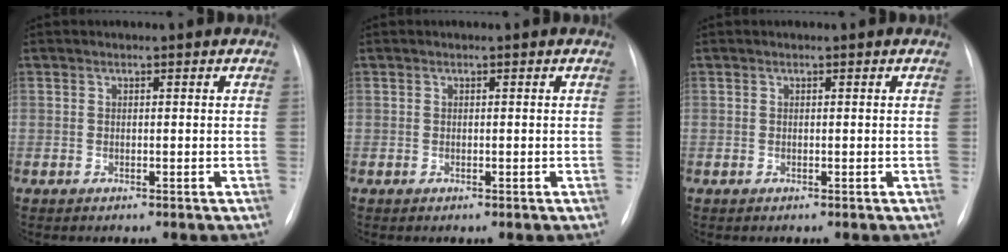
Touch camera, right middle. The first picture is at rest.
{"total": 0.0}
{"total": 0.0}